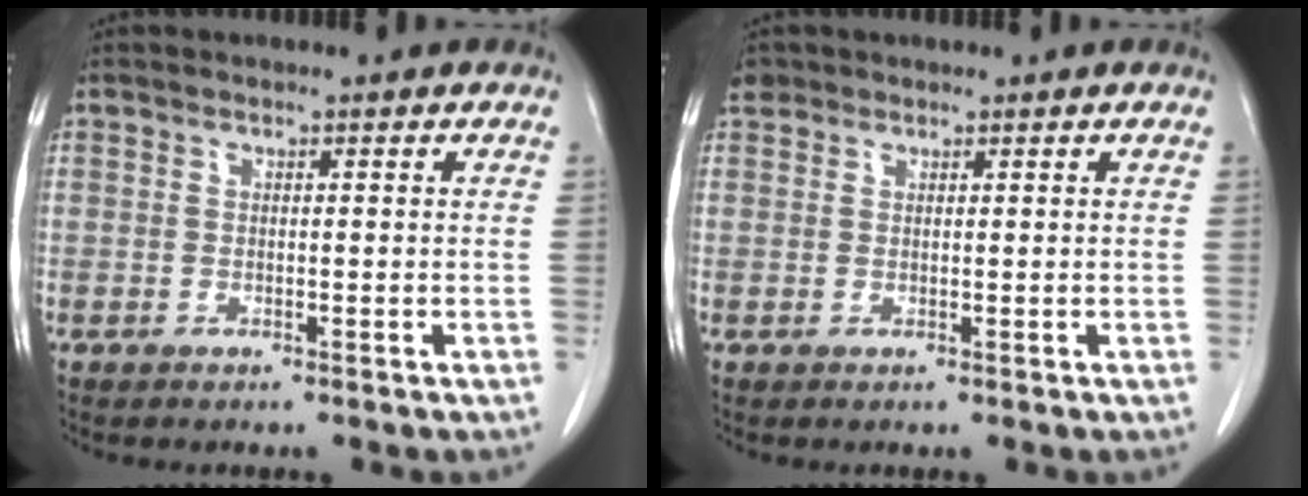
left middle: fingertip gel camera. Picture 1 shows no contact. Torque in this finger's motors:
{"motor_torque": [-0.26, -0.26, 0.11, 0.04]}